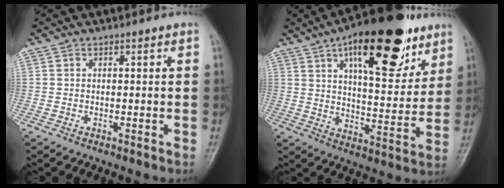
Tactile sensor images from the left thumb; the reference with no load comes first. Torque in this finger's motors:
{"motor_torque": [1.39, 0.32, 2.08, -0.69, 0.15]}